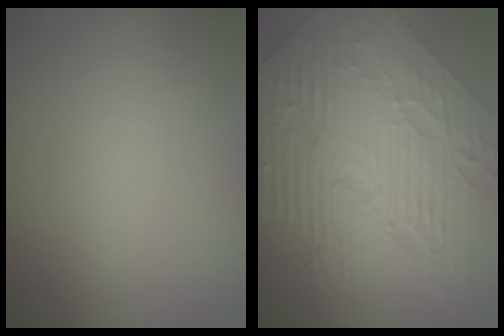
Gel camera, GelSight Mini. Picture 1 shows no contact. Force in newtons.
{"total": 10.7, "press": 7.2, "slide": 8.0}